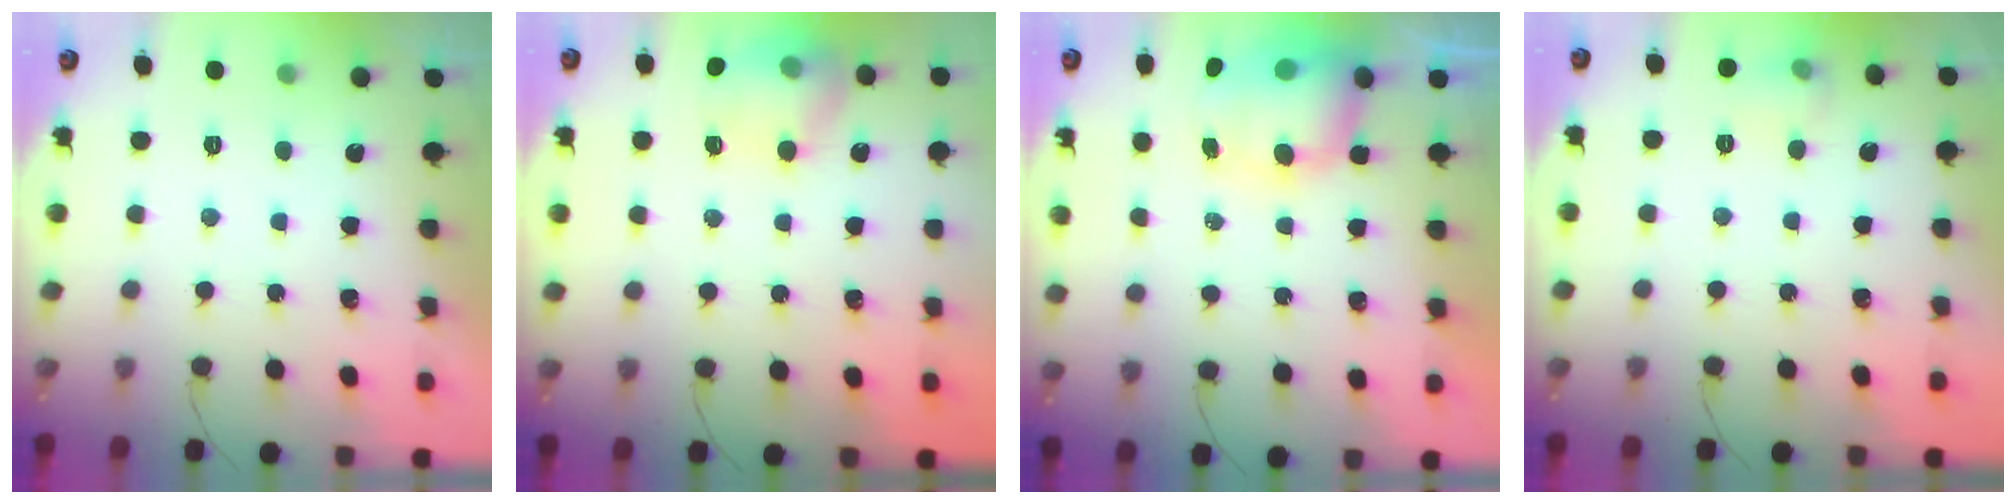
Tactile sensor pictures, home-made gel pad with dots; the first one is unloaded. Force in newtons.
{"total": 14.7, "press": 14.6, "slide": 1.3}
{"total": 10.4, "press": 10.0, "slide": 2.8}
{"total": 6.3, "press": 6.1, "slide": 1.4}